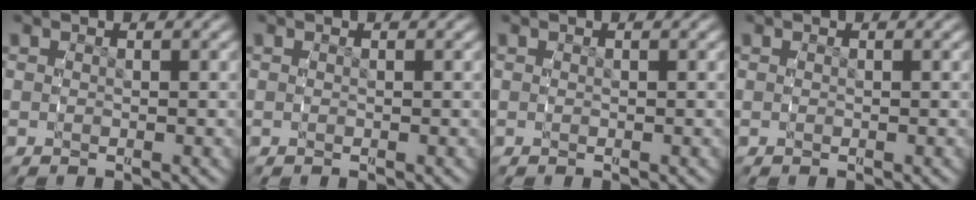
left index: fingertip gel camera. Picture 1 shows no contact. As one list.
[{"total": 0.0}, {"total": 0.0}, {"total": 0.0}]